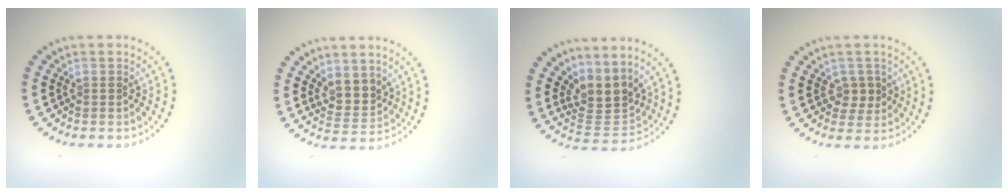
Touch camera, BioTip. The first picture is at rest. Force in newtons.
{"total": 2.6, "press": 2.2, "slide": 1.4}
{"total": 3.5, "press": 2.5, "slide": 2.4}
{"total": 1.7, "press": 1.6, "slide": 0.6}